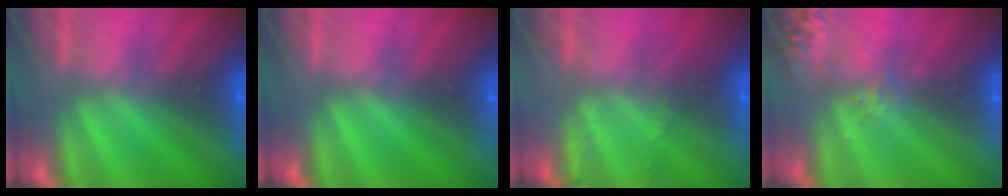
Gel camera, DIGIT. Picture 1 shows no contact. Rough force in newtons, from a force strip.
{"total": 0.0}
{"total": 2.2}
{"total": 2.7}